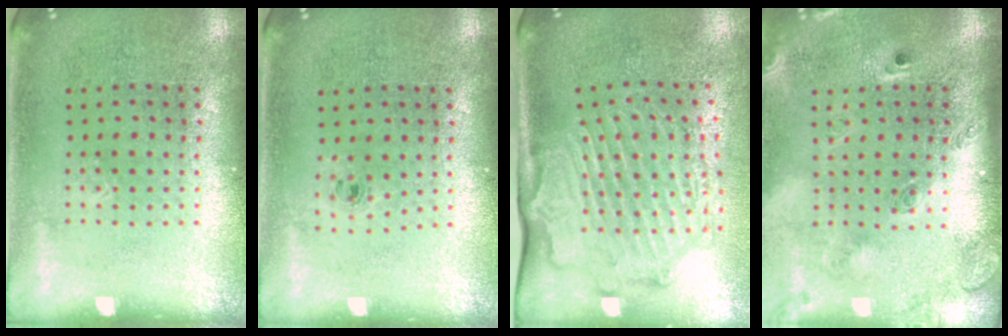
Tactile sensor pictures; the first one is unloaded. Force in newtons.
{"total": 0.6, "press": 0.3, "slide": 0.5}
{"total": 2.1, "press": 2.0, "slide": 0.4}
{"total": 2.6, "press": 1.9, "slide": 1.8}